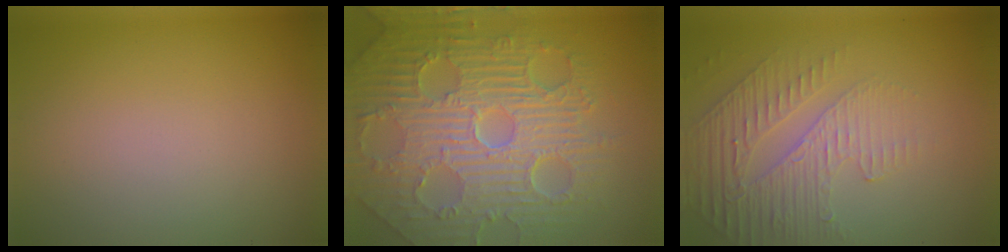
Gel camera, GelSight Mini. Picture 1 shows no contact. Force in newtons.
{"total": 11.2, "press": 7.4, "slide": 8.5}
{"total": 4.8, "press": 3.1, "slide": 3.6}